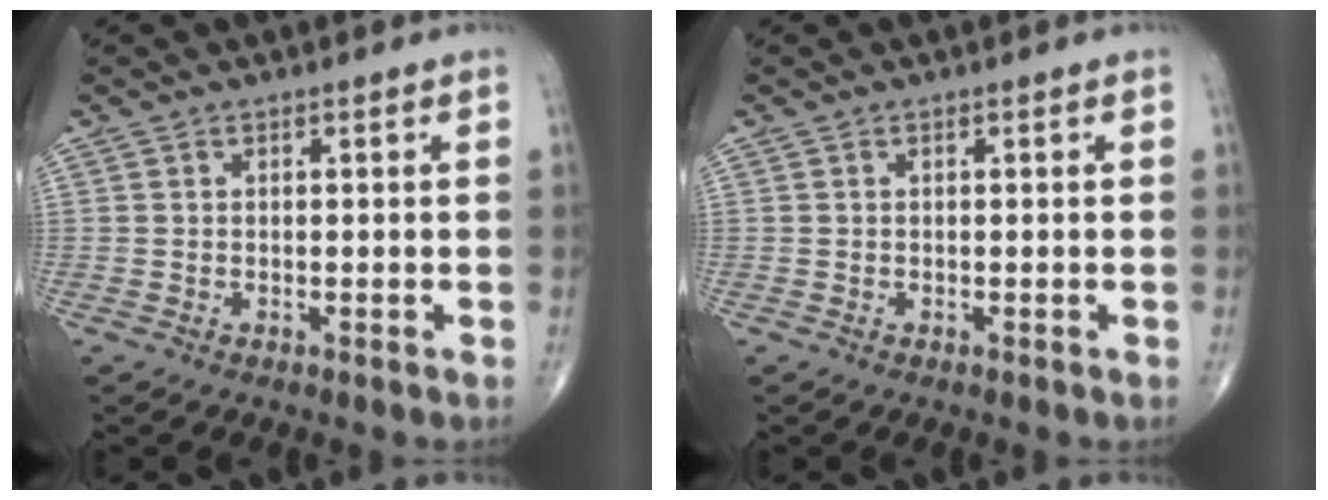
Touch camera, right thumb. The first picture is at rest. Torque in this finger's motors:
{"motor_torque": [-0.04, 0.04, 0.00, 0.00, 0.02]}